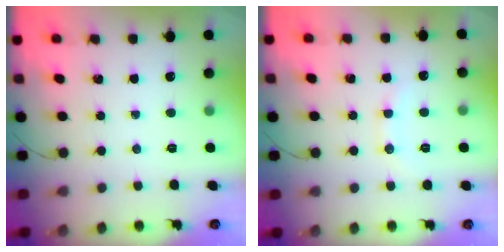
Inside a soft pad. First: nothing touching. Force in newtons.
{"total": 6.6, "press": 6.5, "slide": 1.4}